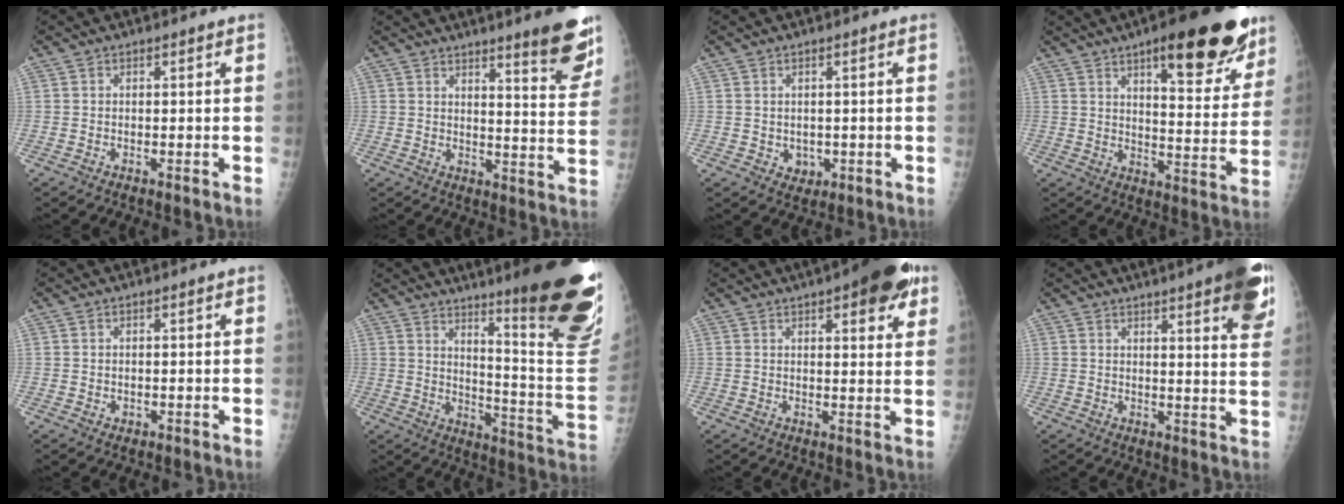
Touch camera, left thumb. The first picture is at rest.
{"total": 10.9, "force": [7.7, 1.3, 7.6], "torque": [-0.074, -0.057, 0.102]}
{"total": 2.5, "force": [-0.2, 2.1, 1.3], "torque": [-0.010, -0.001, 0.005]}
{"total": 20.9, "force": [12.6, 6.5, 15.4], "torque": [-0.169, -0.055, 0.177]}
{"total": 0.7, "force": [0.2, 0.5, 0.4], "torque": [-0.002, -0.002, 0.006]}
{"total": 26.6, "force": [15.8, 3.5, 21.1], "torque": [-0.228, -0.094, 0.222]}
{"total": 12.5, "force": [6.7, 4.0, 9.8], "torque": [-0.100, -0.017, 0.082]}
{"total": 14.5, "force": [8.6, 2.4, 11.4], "torque": [-0.121, -0.034, 0.095]}